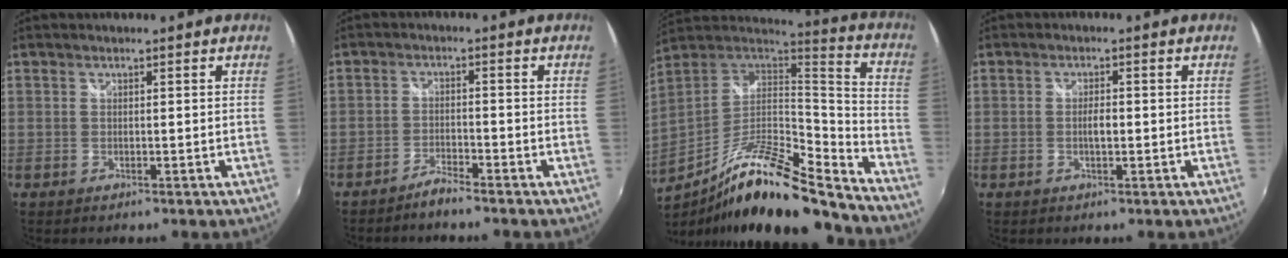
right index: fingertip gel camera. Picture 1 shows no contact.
{"total": 2.9, "force": [-2.7, 0.1, 1.0], "torque": [-0.039, 0.001, -0.054]}
{"total": 22.6, "force": [-16.6, 3.3, 15.0], "torque": [-0.254, -0.023, -0.289]}
{"total": 2.4, "force": [-0.3, 0.8, 2.2], "torque": [-0.039, 0.000, -0.006]}